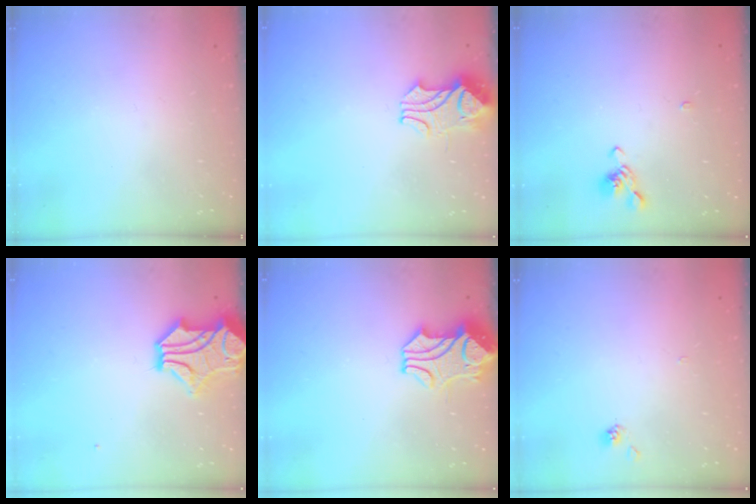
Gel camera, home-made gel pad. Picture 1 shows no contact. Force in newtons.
{"total": 2.1, "press": 1.9, "slide": 0.9}
{"total": 2.5, "press": 2.4, "slide": 0.7}
{"total": 10.4, "press": 10.2, "slide": 2.2}
{"total": 2.0, "press": 1.7, "slide": 1.1}
{"total": 1.4, "press": 1.4, "slide": 0.3}